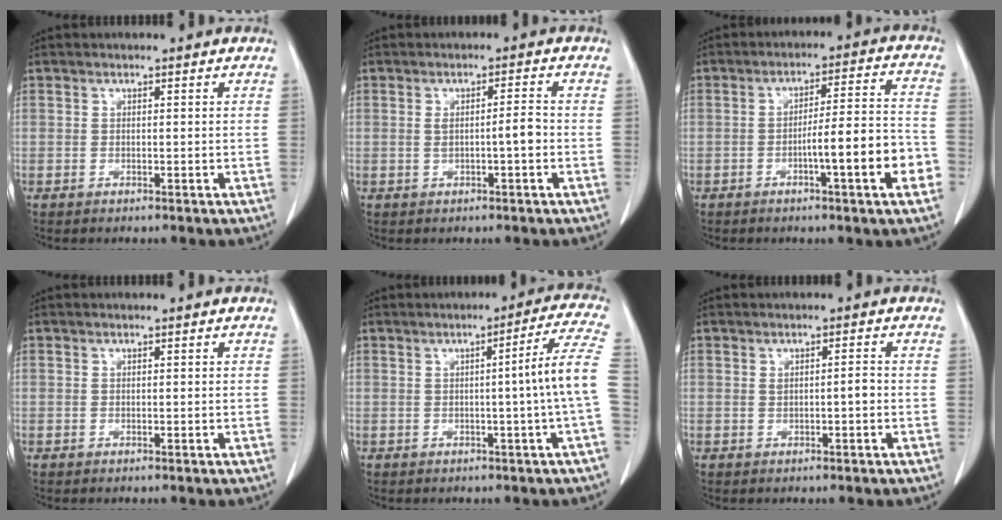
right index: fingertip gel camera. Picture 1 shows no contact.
{"total": 3.0, "force": [-0.4, 0.2, 2.9], "torque": [-0.051, 0.004, -0.005]}
{"total": 10.8, "force": [-3.8, 0.3, 10.1], "torque": [-0.139, 0.013, -0.053]}
{"total": 0.0}
{"total": 8.2, "force": [-0.7, -2.0, 7.9], "torque": [-0.096, 0.007, -0.009]}
{"total": 1.5, "force": [-0.1, 0.3, 1.5], "torque": [-0.026, 0.001, 0.002]}